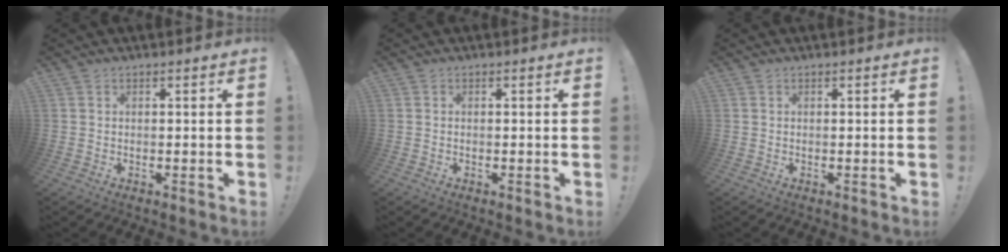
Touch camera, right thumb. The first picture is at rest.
{"total": 0.0}
{"total": 0.0}